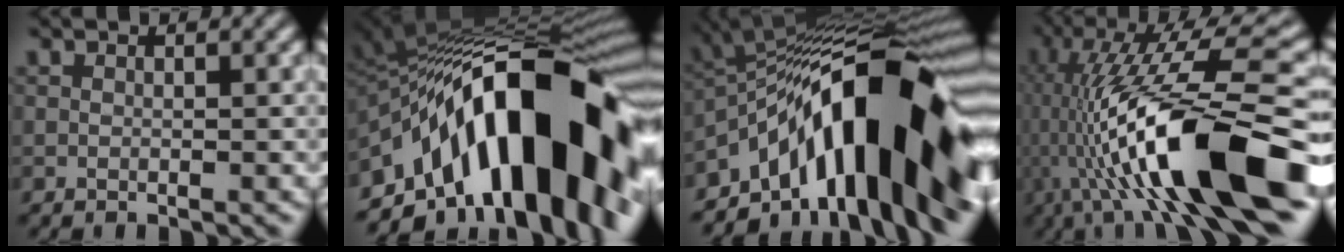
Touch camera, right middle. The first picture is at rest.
{"total": 18.0, "force": [-5.3, 9.0, 14.7], "torque": [-0.212, 0.036, -0.091]}
{"total": 15.8, "force": [-5.3, 6.4, 13.4], "torque": [-0.172, 0.052, -0.105]}
{"total": 15.3, "force": [-2.8, 3.7, 14.6], "torque": [-0.267, 0.047, -0.037]}